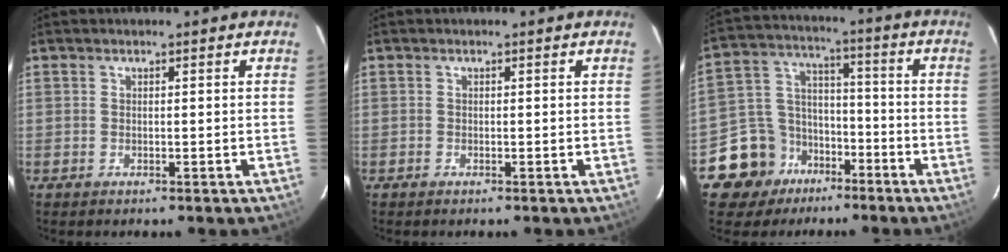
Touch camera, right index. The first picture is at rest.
{"total": 0.0}
{"total": 11.5, "force": [-7.4, 8.5, 2.5], "torque": [-0.078, 0.051, -0.120]}